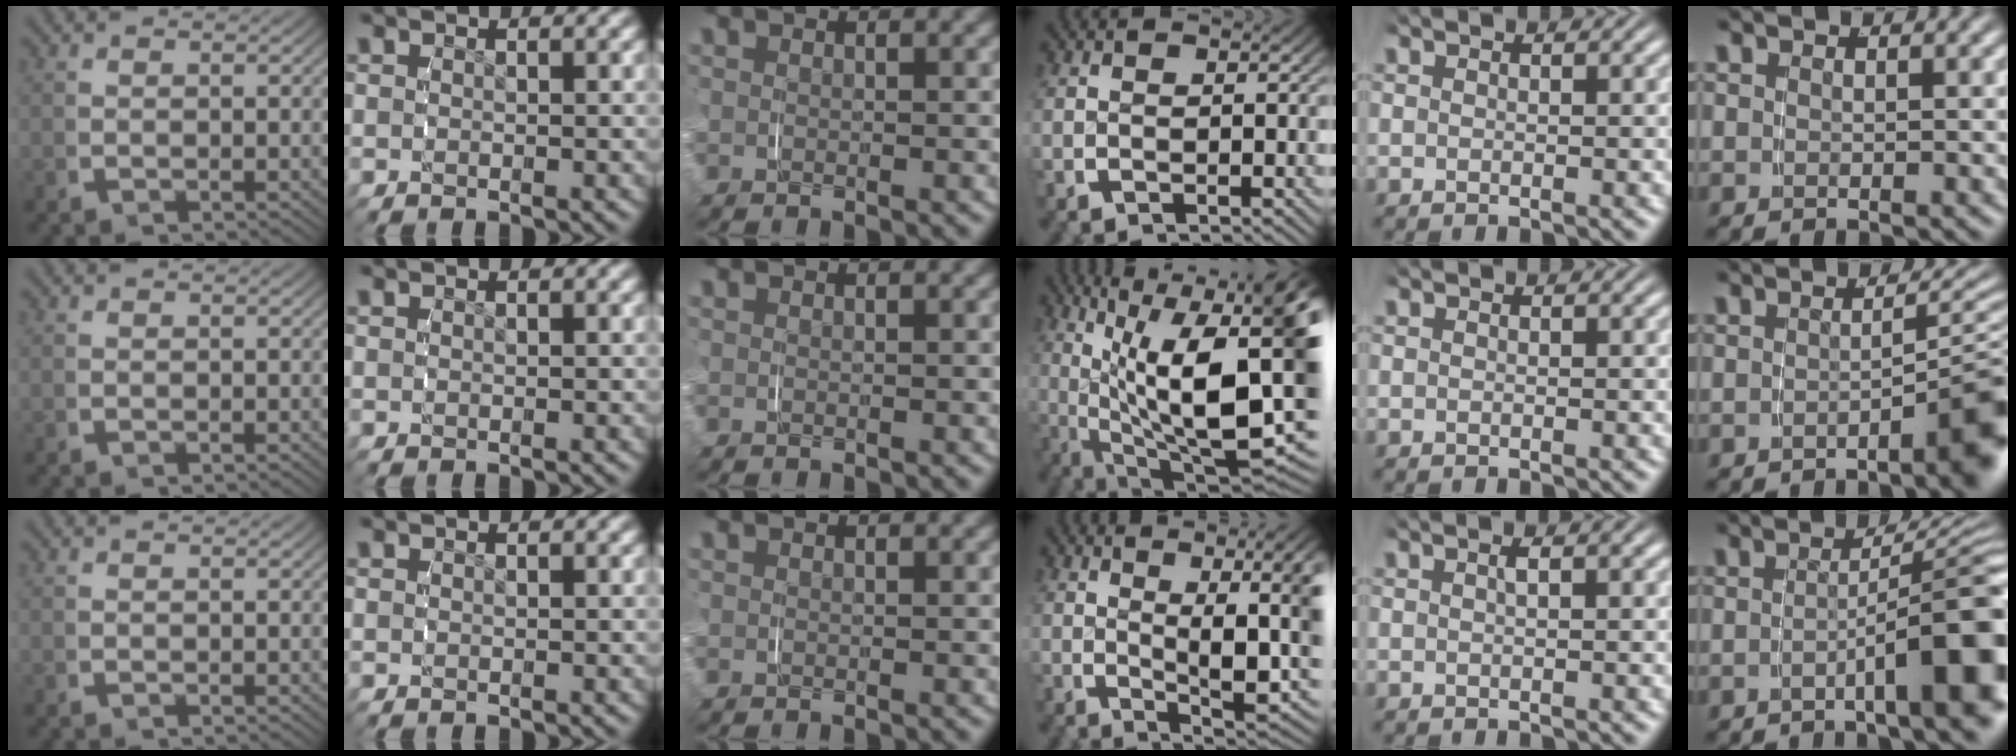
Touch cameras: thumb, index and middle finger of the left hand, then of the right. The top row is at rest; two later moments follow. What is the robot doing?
{"motion": "grasp_and_lifting", "object": "jewelry box"}